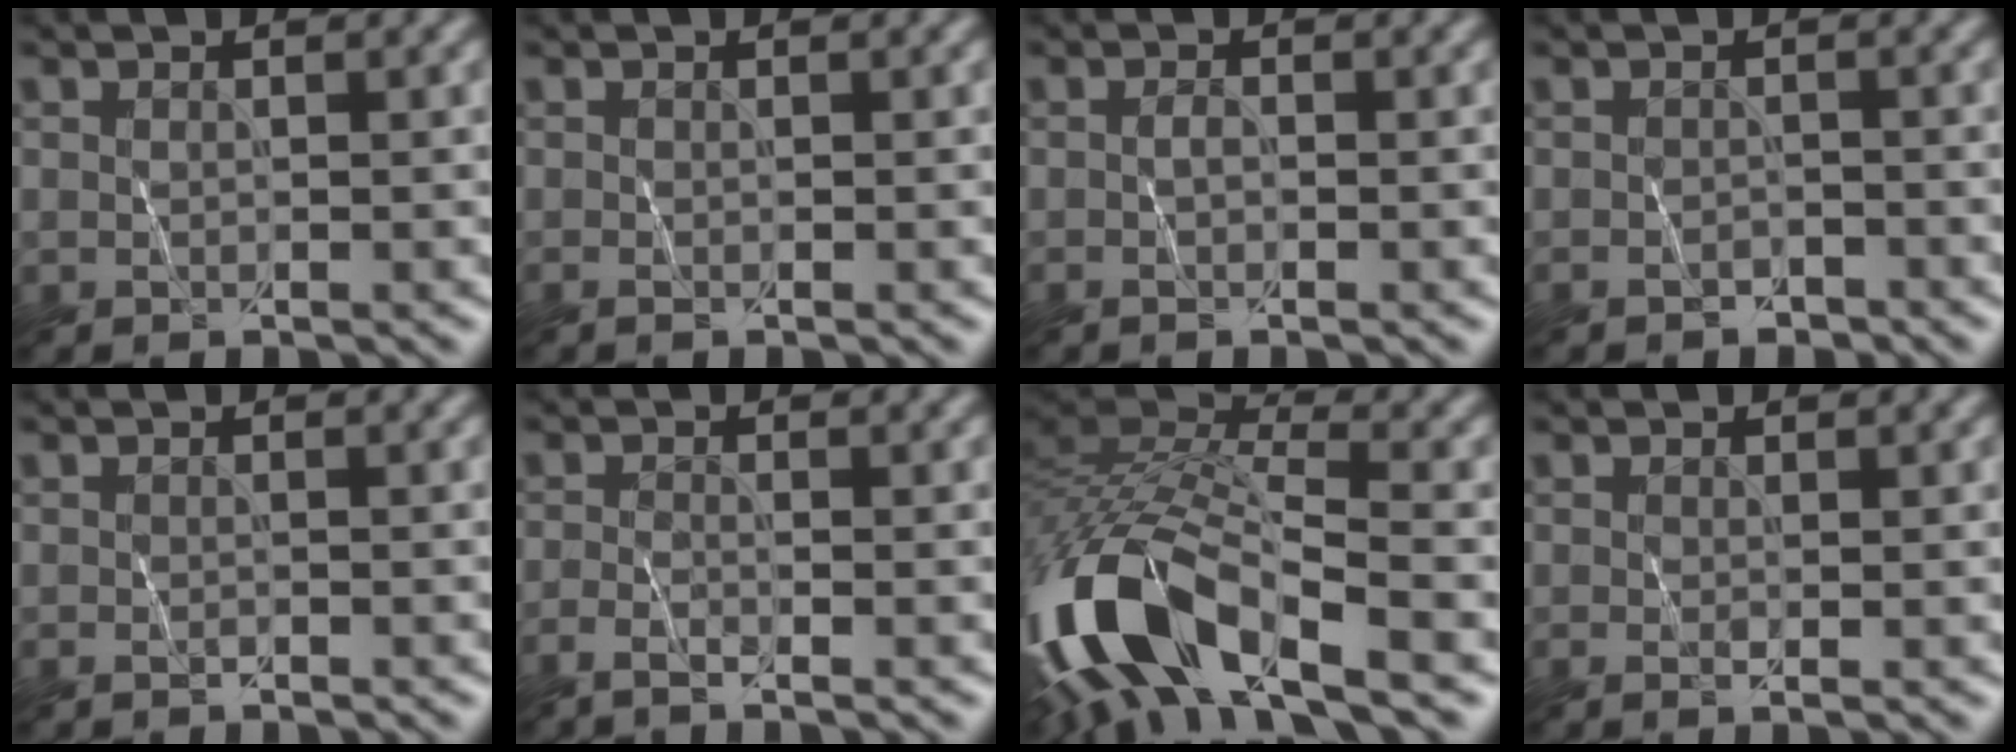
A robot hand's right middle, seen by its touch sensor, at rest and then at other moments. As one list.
[{"total": 0.0}, {"total": 0.7, "force": [-0.3, 0.1, 0.6], "torque": [-0.014, 0.002, -0.008]}, {"total": 1.2, "force": [-1.1, 0.4, 0.2], "torque": [-0.005, 0.002, -0.020]}, {"total": 0.6, "force": [-0.6, 0.0, 0.2], "torque": [-0.003, 0.002, -0.011]}, {"total": 1.8, "force": [-1.3, 0.3, 1.2], "torque": [-0.021, -0.003, -0.034]}, {"total": 13.4, "force": [-6.7, 5.9, 10.0], "torque": [-0.206, 0.001, -0.126]}, {"total": 0.6, "force": [-0.1, 0.0, 0.6], "torque": [-0.011, -0.002, -0.002]}]